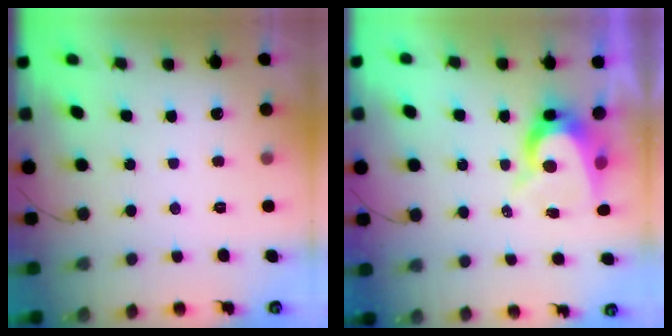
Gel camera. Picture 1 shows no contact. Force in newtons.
{"total": 7.8, "press": 7.8, "slide": 0.5}